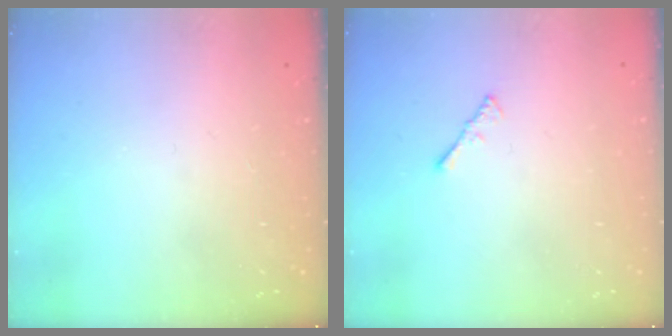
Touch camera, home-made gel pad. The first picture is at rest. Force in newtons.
{"total": 1.5, "press": 1.4, "slide": 0.4}